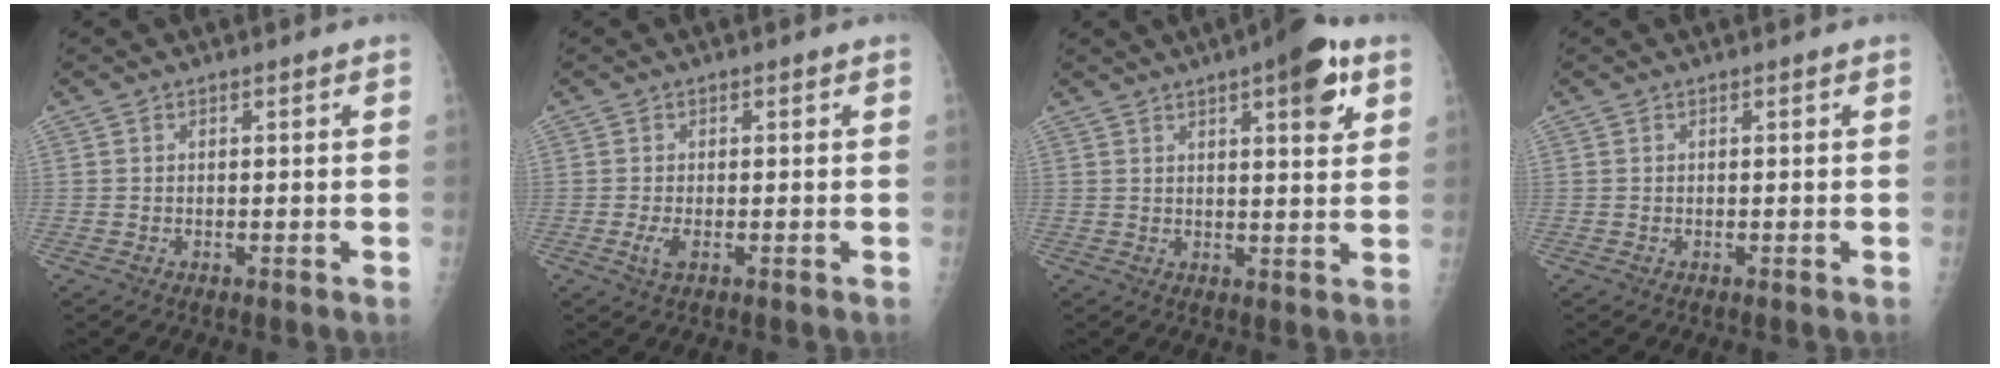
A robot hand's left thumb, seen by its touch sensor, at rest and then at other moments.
{"total": 2.0, "force": [-0.6, 0.7, 1.8], "torque": [-0.047, -0.007, -0.011]}
{"total": 9.8, "force": [4.9, 2.9, 8.0], "torque": [-0.091, -0.015, 0.061]}
{"total": 0.0}